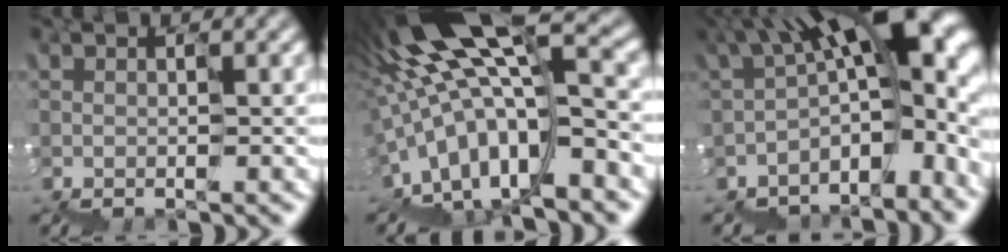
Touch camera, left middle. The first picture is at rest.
{"total": 11.8, "force": [-1.9, 3.8, 11.0], "torque": [-0.201, 0.036, -0.027]}
{"total": 11.7, "force": [-1.1, 5.6, 10.2], "torque": [-0.150, 0.028, -0.007]}